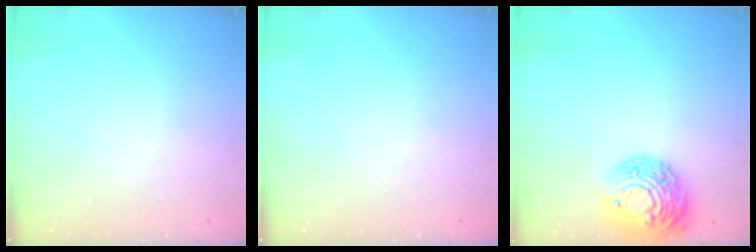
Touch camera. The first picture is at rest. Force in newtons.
{"total": 0.0}
{"total": 15.3, "press": 15.3, "slide": 1.2}